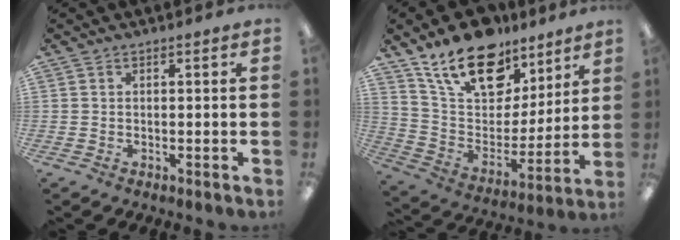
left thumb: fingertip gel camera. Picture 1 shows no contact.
{"total": 19.5, "force": [13.6, 10.6, 9.1], "torque": [-0.161, -0.078, 0.246]}